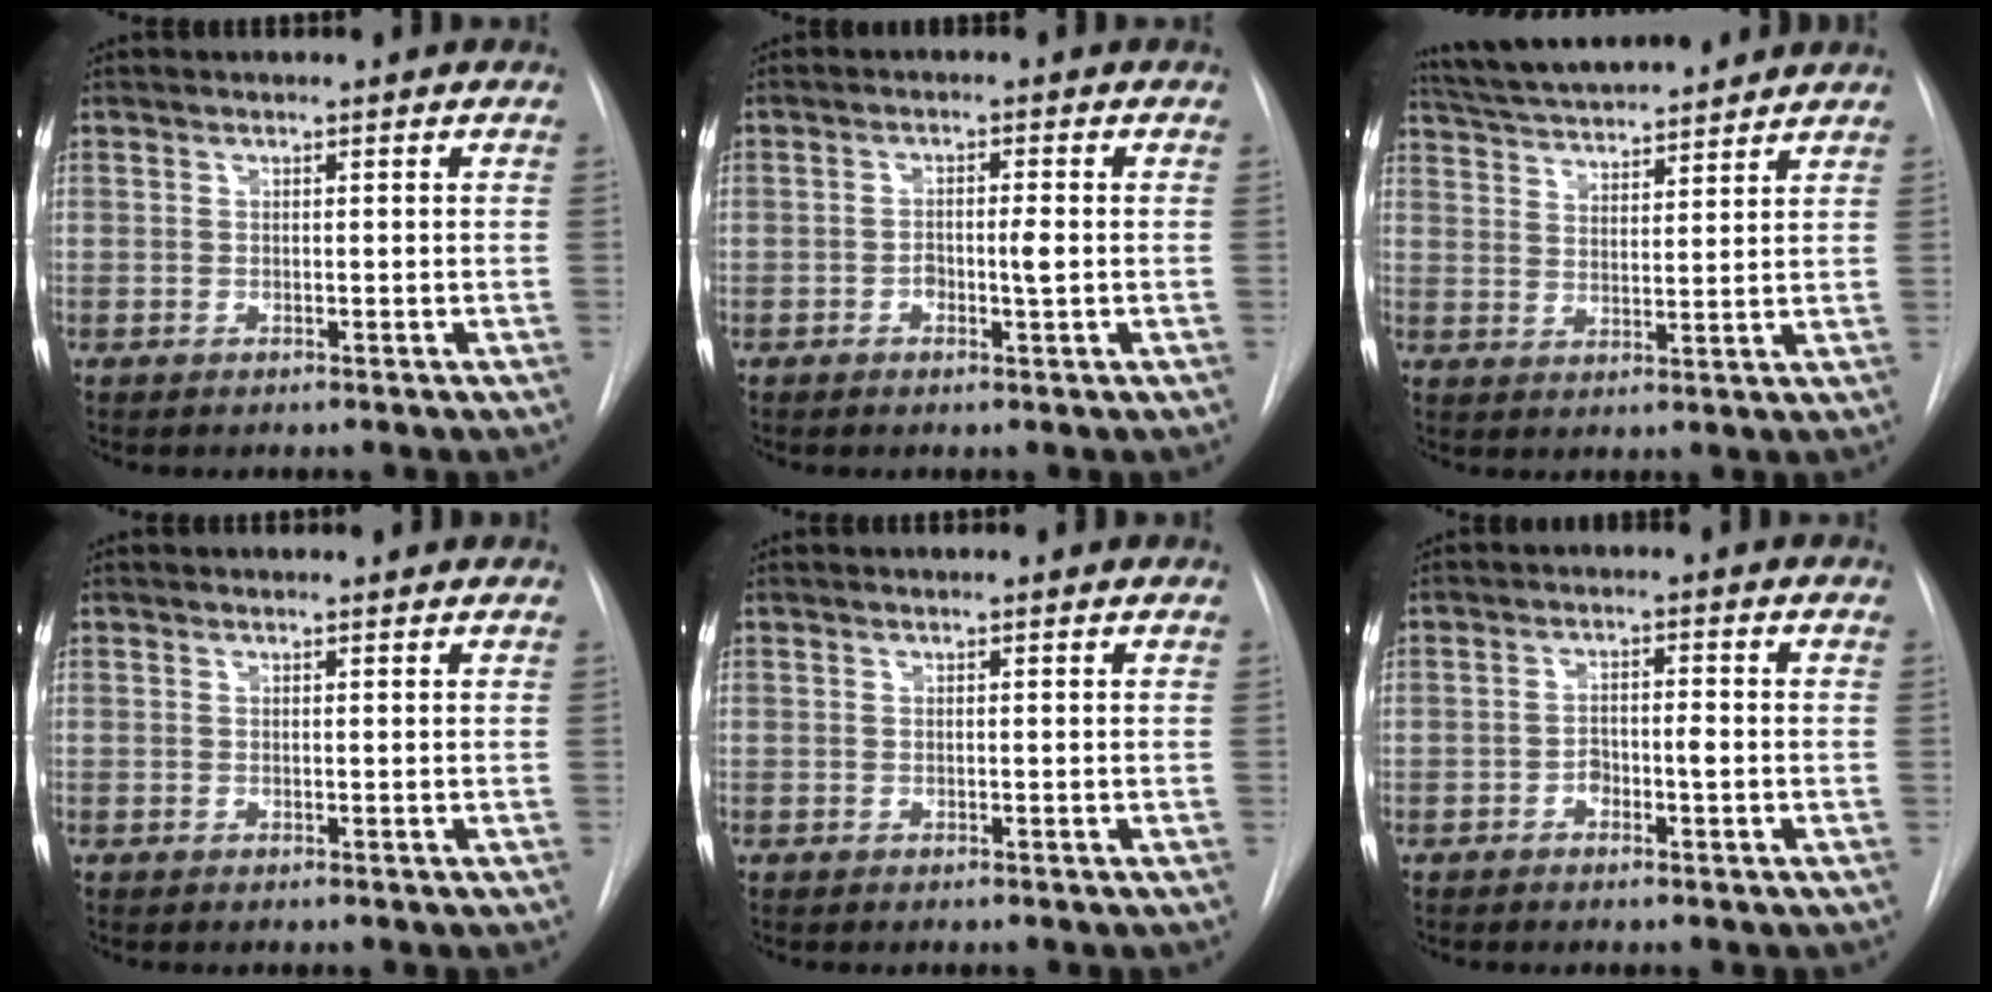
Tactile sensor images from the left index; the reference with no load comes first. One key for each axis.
{"total": 2.5, "fx": -1.0, "fy": 0.4, "fz": 2.2, "tx": -0.039, "ty": -0.005, "tz": -0.017}
{"total": 14.4, "fx": 13.2, "fy": 1.8, "fz": 5.5, "tx": -0.101, "ty": 0.024, "tz": 0.211}
{"total": 2.1, "fx": 2.1, "fy": 0.3, "fz": 0.3, "tx": -0.008, "ty": 0.010, "tz": 0.020}
{"total": 1.0, "fx": 0.9, "fy": 0.1, "fz": 0.2, "tx": -0.009, "ty": 0.008, "tz": 0.008}
{"total": 2.5, "fx": -1.3, "fy": 0.8, "fz": 2.0, "tx": -0.032, "ty": 0.001, "tz": -0.021}